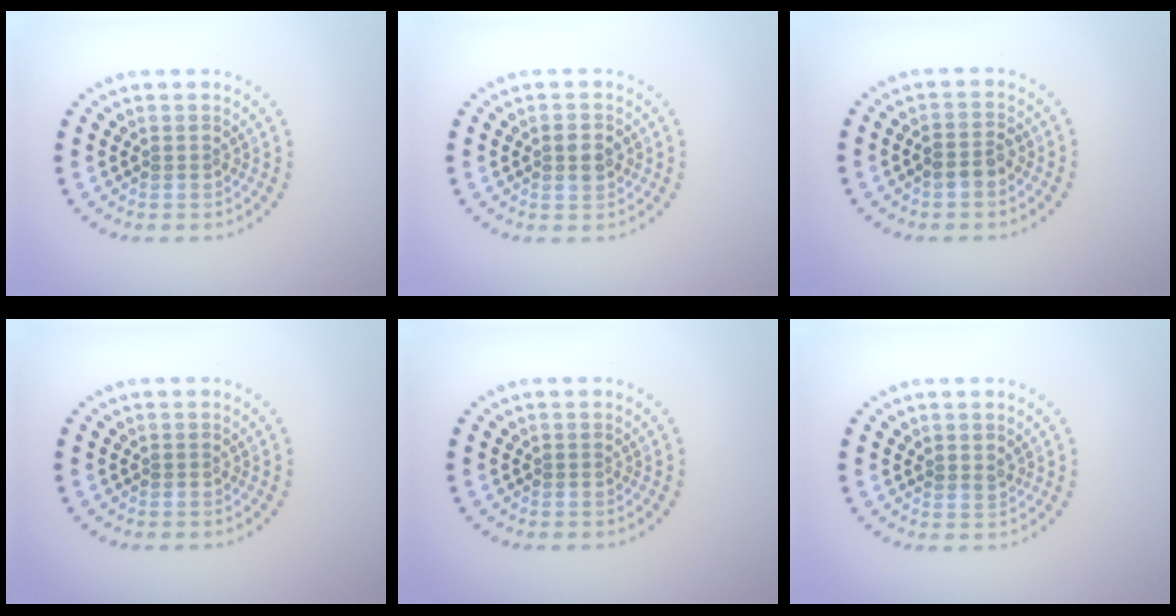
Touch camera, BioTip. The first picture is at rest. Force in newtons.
{"total": 2.4, "press": 2.4, "slide": 0.2}
{"total": 1.8, "press": 1.8, "slide": 0.5}
{"total": 0.0}
{"total": 0.0}
{"total": 0.7, "press": 0.5, "slide": 0.5}